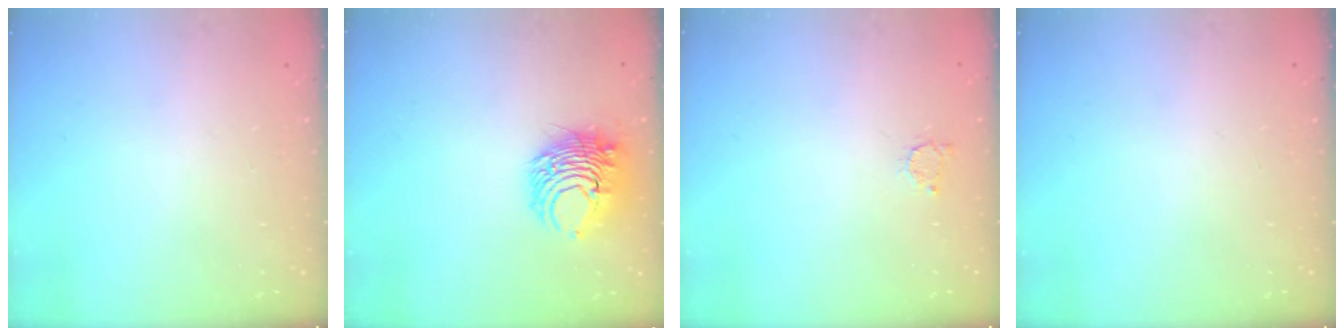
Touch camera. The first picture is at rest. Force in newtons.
{"total": 8.4, "press": 8.3, "slide": 1.2}
{"total": 2.4, "press": 2.4, "slide": 0.3}
{"total": 0.0}